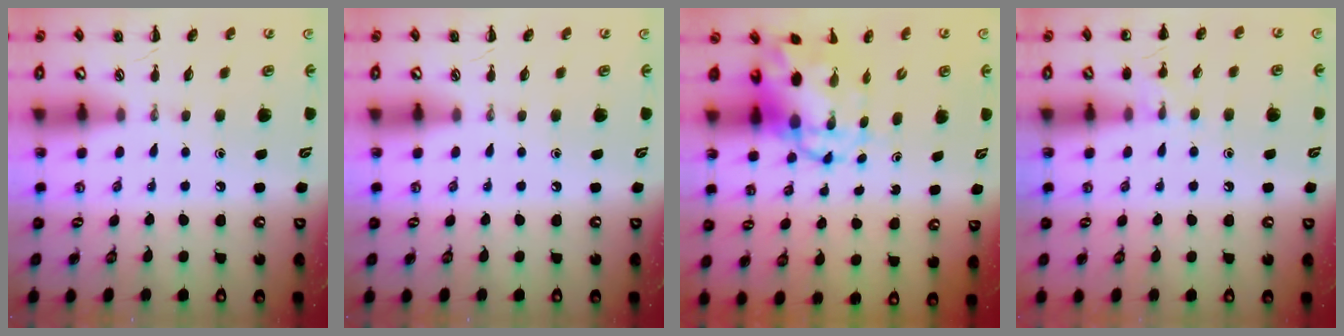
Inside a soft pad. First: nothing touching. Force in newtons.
{"total": 0.0}
{"total": 7.5, "press": 7.3, "slide": 1.6}
{"total": 7.1, "press": 6.8, "slide": 2.0}